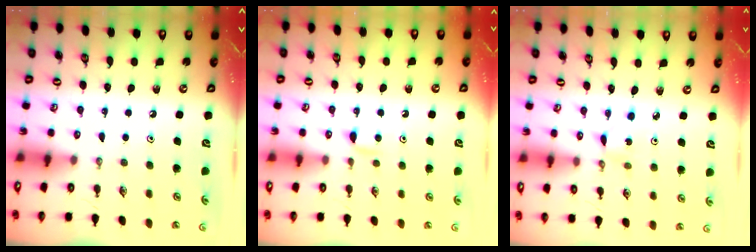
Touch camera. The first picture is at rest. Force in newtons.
{"total": 3.9, "press": 3.9, "slide": 0.6}
{"total": 1.8, "press": 1.7, "slide": 0.3}